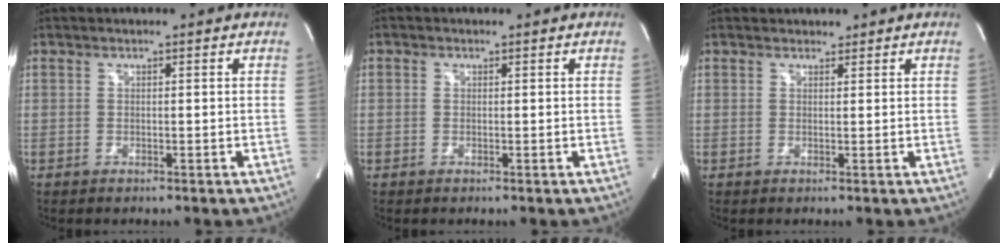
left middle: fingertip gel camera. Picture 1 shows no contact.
{"total": 1.6, "force": [-0.7, -0.9, -1.1], "torque": [0.017, -0.010, -0.013]}
{"total": 2.0, "force": [1.8, 0.8, 0.3], "torque": [-0.005, 0.016, 0.029]}